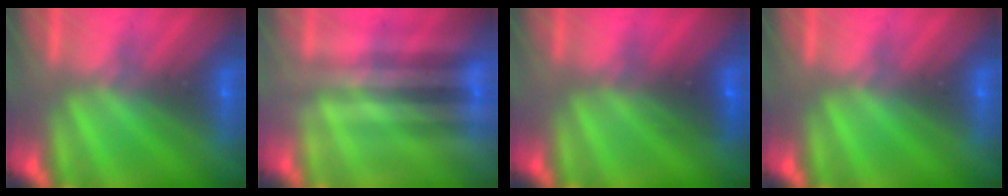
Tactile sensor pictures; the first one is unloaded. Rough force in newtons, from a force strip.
{"total": 1.8}
{"total": 2.7}
{"total": 0.0}